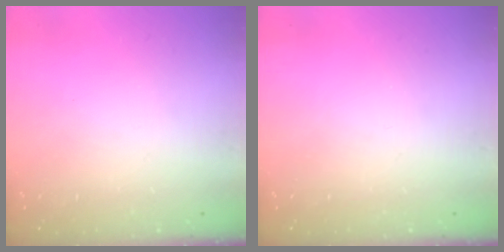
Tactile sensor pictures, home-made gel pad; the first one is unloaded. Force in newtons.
{"total": 0.0}